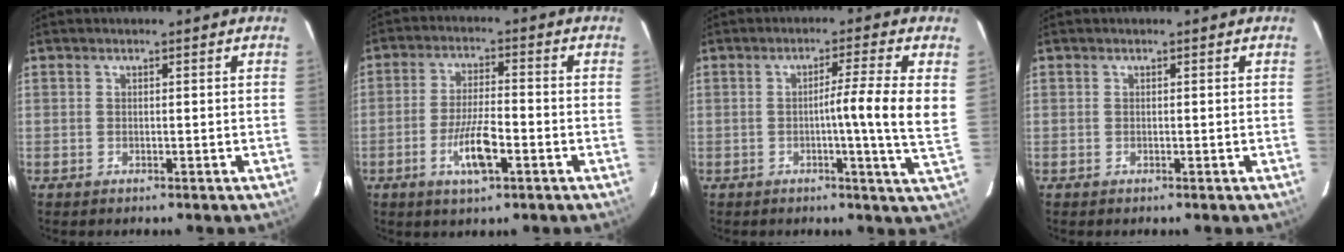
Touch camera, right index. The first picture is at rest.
{"total": 7.1, "force": [-2.9, 1.4, 6.4], "torque": [-0.123, -0.003, -0.048]}
{"total": 8.3, "force": [0.6, -1.6, 8.2], "torque": [-0.116, -0.004, 0.008]}
{"total": 0.0}